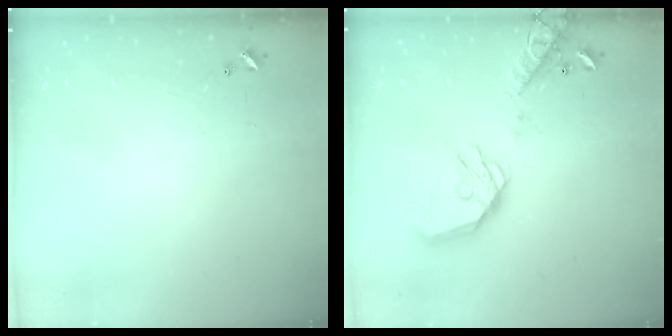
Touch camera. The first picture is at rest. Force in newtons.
{"total": 18.9, "press": 18.8, "slide": 2.4}